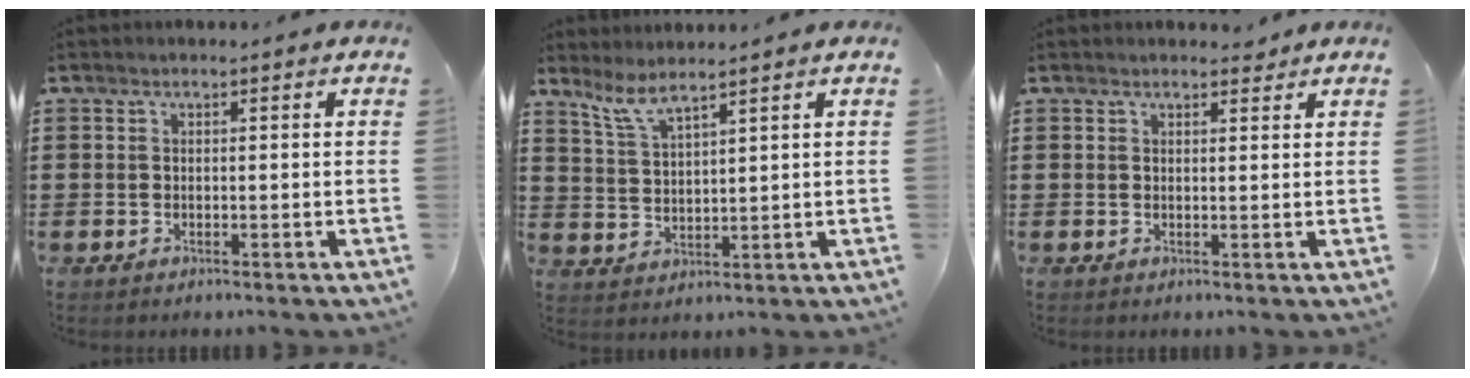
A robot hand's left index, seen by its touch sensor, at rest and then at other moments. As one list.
[{"total": 4.6, "force": [3.8, 0.5, 2.5], "torque": [-0.062, -0.013, 0.069]}, {"total": 1.5, "force": [1.4, 0.5, 0.3], "torque": [-0.001, 0.000, 0.025]}]